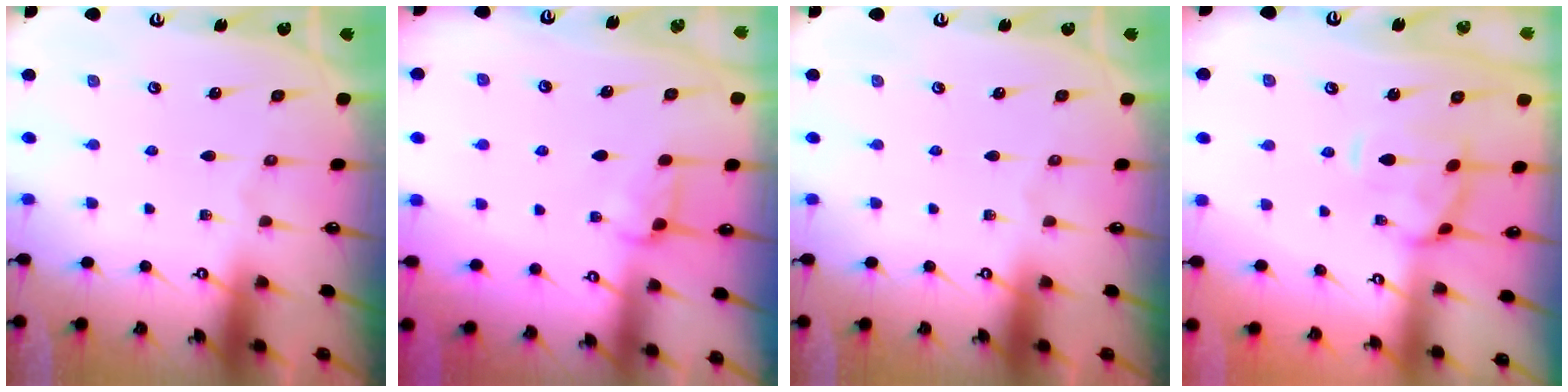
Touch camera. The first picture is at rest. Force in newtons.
{"total": 0.9, "press": 0.8, "slide": 0.4}
{"total": 0.0}
{"total": 1.3, "press": 1.3, "slide": 0.3}